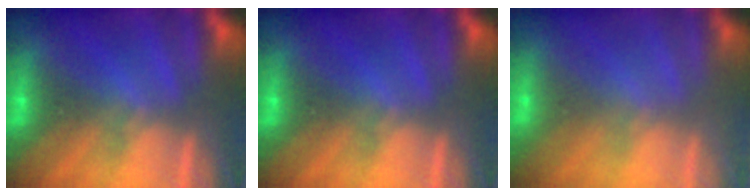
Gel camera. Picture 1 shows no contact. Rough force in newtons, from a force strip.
{"total": 0.0}
{"total": 2.6}